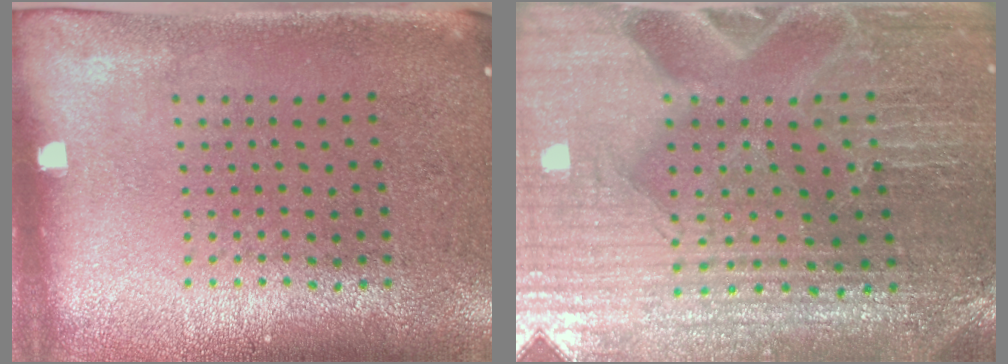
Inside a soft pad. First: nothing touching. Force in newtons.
{"total": 3.4, "press": 3.4, "slide": 0.3}